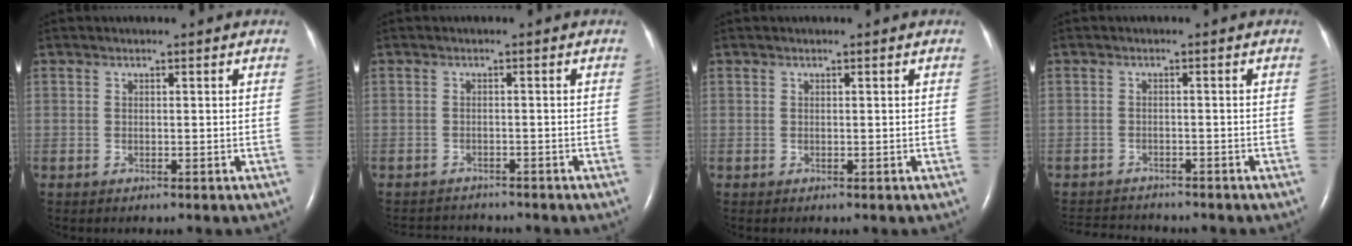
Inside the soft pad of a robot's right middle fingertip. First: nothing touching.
{"total": 5.3, "force": [-5.2, 0.9, 0.6], "torque": [-0.010, -0.003, -0.074]}
{"total": 0.0}
{"total": 6.9, "force": [-6.6, 1.3, 1.4], "torque": [-0.025, -0.002, -0.098]}